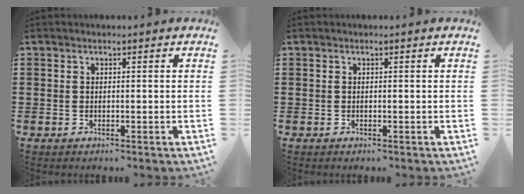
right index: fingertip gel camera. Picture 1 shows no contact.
{"total": 0.0}